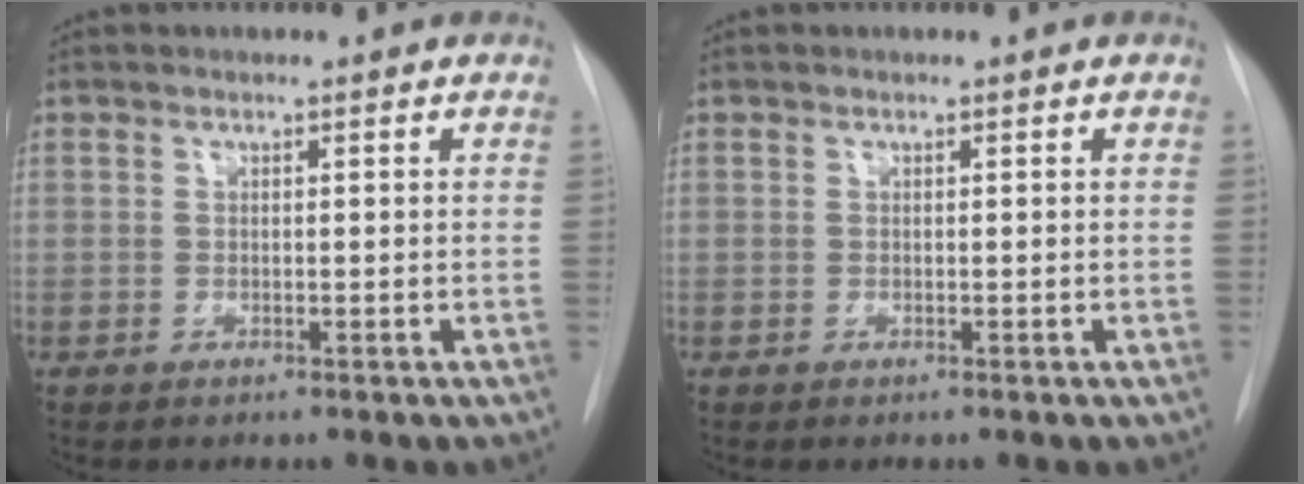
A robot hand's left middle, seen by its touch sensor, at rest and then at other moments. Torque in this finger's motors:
{"motor_torque": [0.00, 0.00, 0.00, 0.00]}